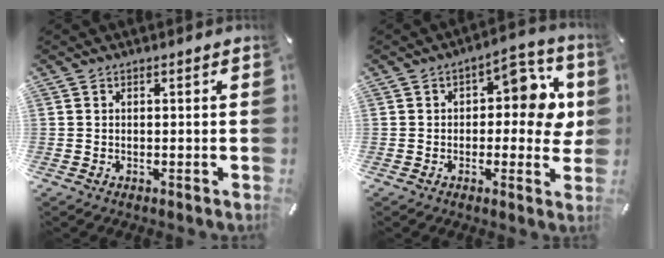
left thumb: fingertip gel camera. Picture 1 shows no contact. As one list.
[{"total": 11.0, "force": [2.3, 5.7, 9.1], "torque": [-0.114, -0.011, 0.033]}]